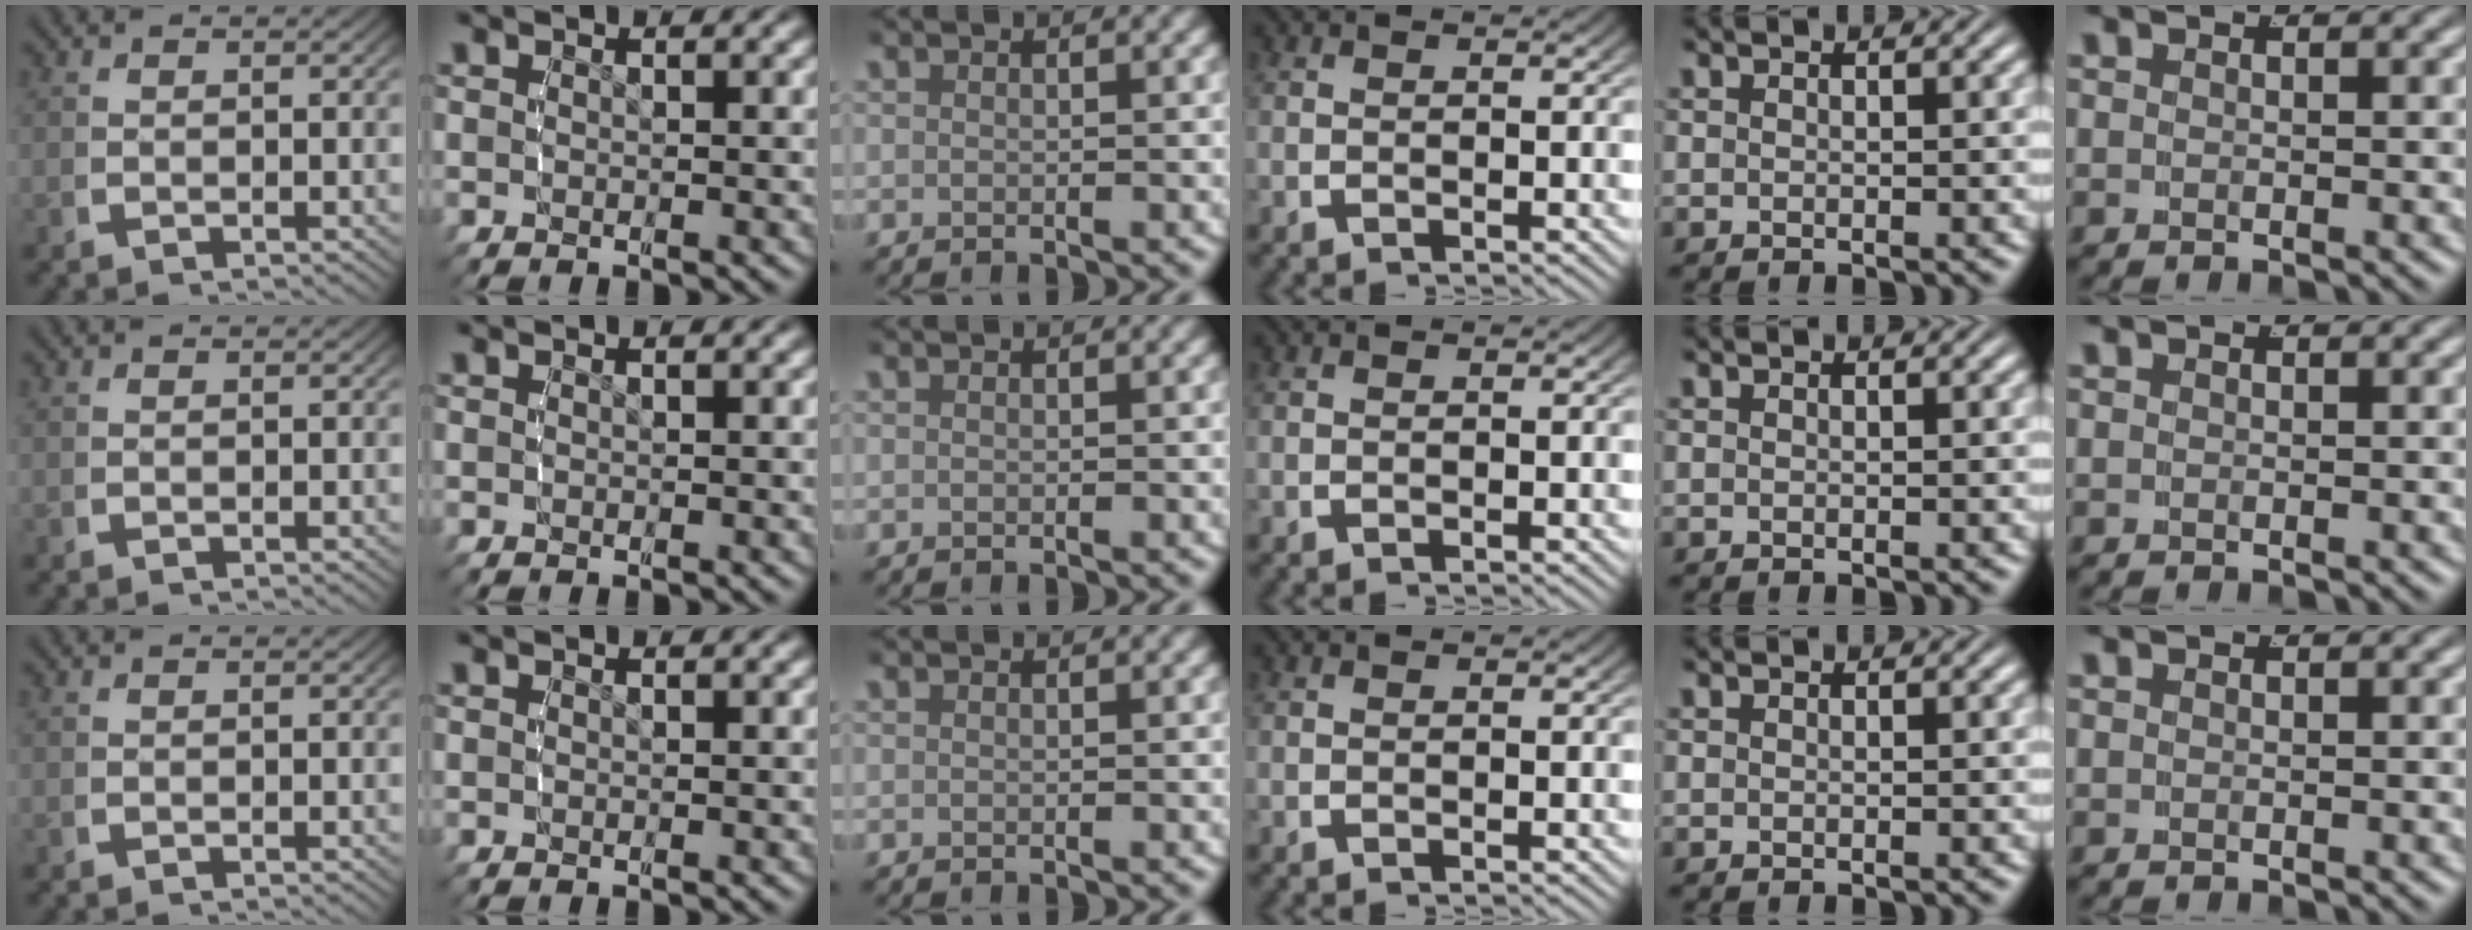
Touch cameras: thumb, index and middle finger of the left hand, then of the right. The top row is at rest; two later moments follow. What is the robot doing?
{"motion": "reach", "object": "paper towel"}